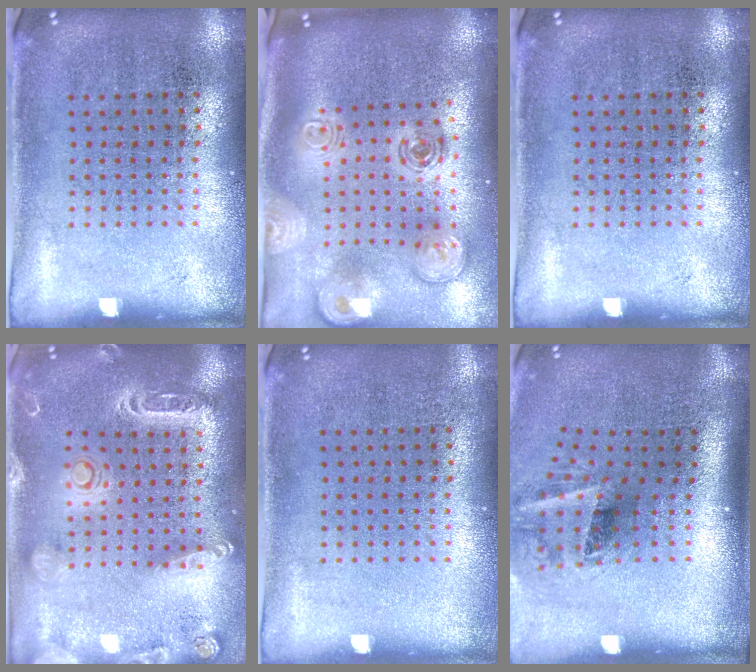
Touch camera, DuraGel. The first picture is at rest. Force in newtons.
{"total": 2.8, "press": 2.0, "slide": 2.0}
{"total": 0.0}
{"total": 2.1, "press": 1.9, "slide": 0.9}
{"total": 0.0}
{"total": 2.0, "press": 1.3, "slide": 1.6}